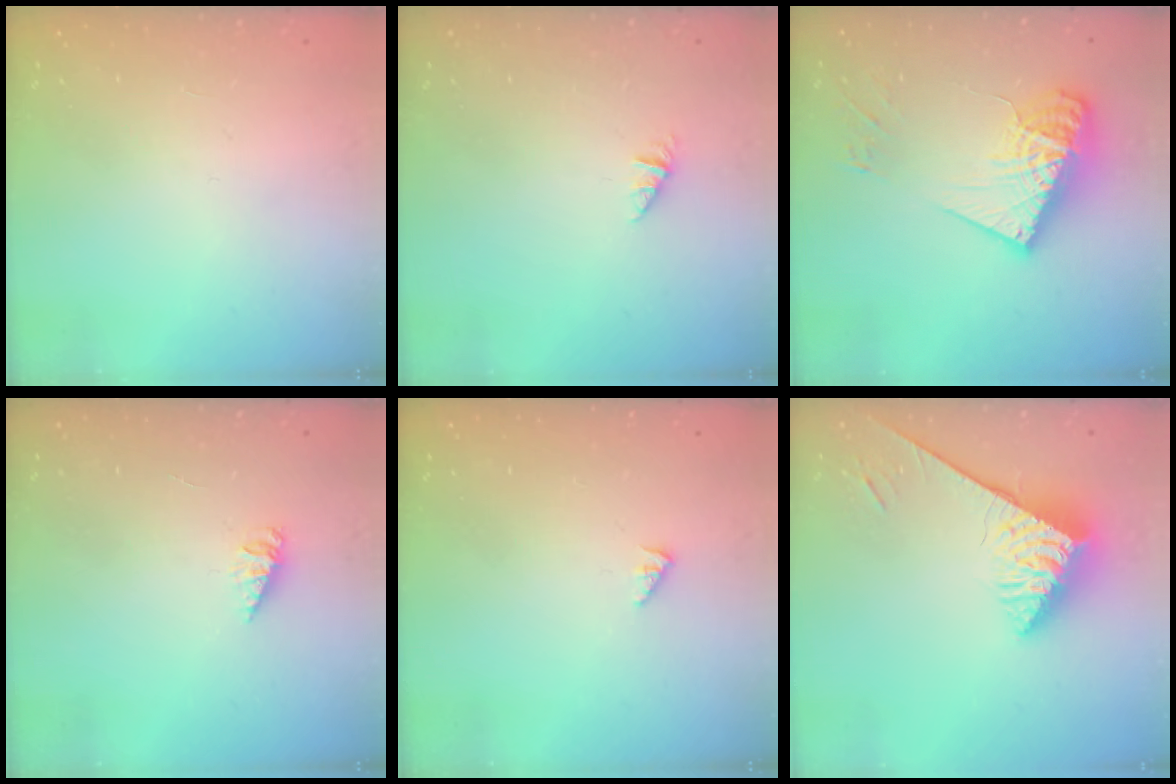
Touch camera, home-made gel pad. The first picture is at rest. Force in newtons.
{"total": 0.8, "press": 0.8, "slide": 0.1}
{"total": 19.7, "press": 19.7, "slide": 1.6}
{"total": 2.2, "press": 2.2, "slide": 0.3}
{"total": 0.6, "press": 0.6, "slide": 0.2}
{"total": 5.6, "press": 5.6, "slide": 0.4}